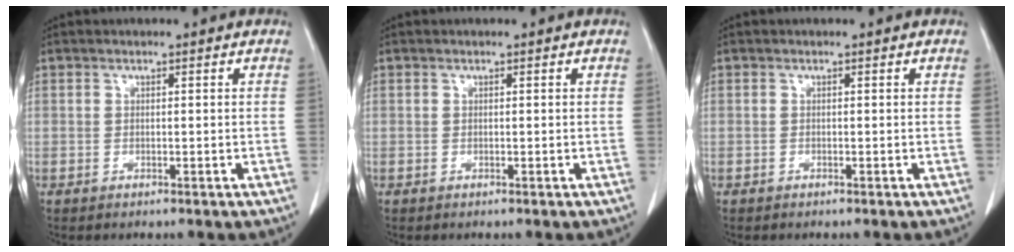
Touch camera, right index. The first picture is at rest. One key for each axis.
{"total": 0.0}
{"total": 0.0}